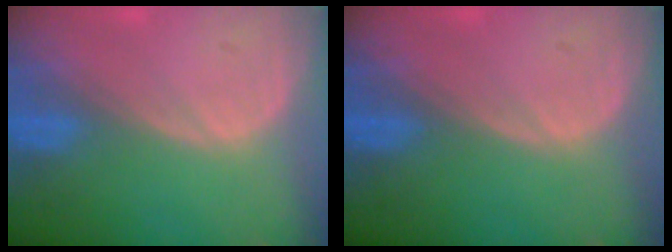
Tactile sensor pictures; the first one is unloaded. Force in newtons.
{"total": 0.0}